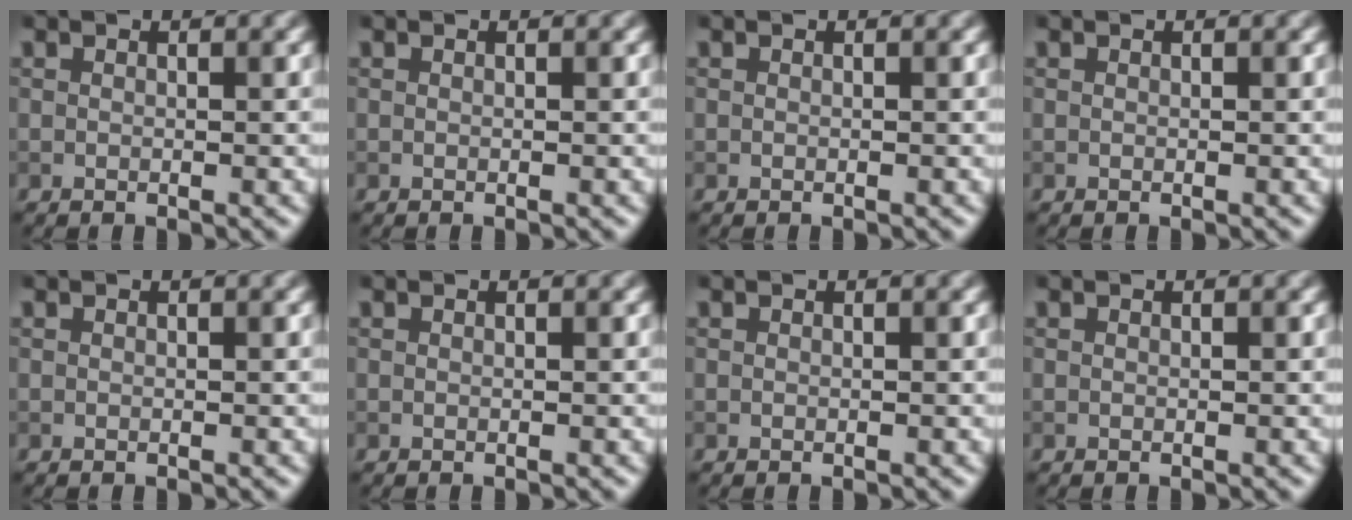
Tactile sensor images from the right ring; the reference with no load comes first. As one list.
[{"total": 0.0}, {"total": 0.0}, {"total": 0.0}, {"total": 0.0}, {"total": 0.0}, {"total": 0.0}, {"total": 0.0}]